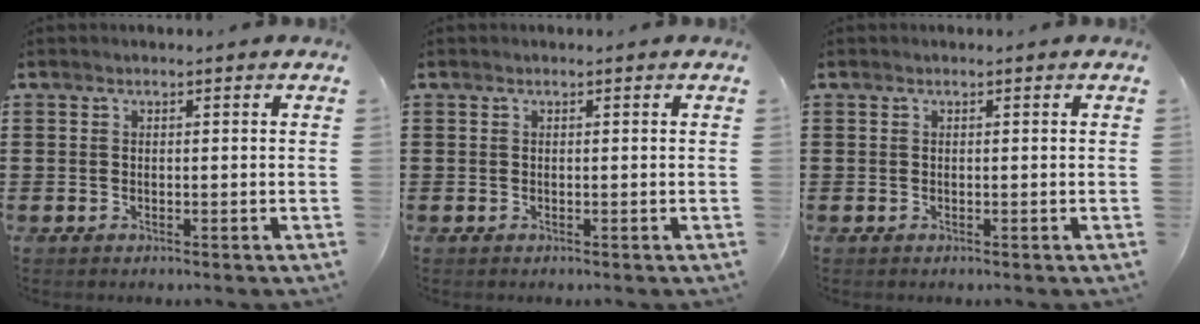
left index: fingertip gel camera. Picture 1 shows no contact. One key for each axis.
{"total": 0.0}
{"total": 0.0}